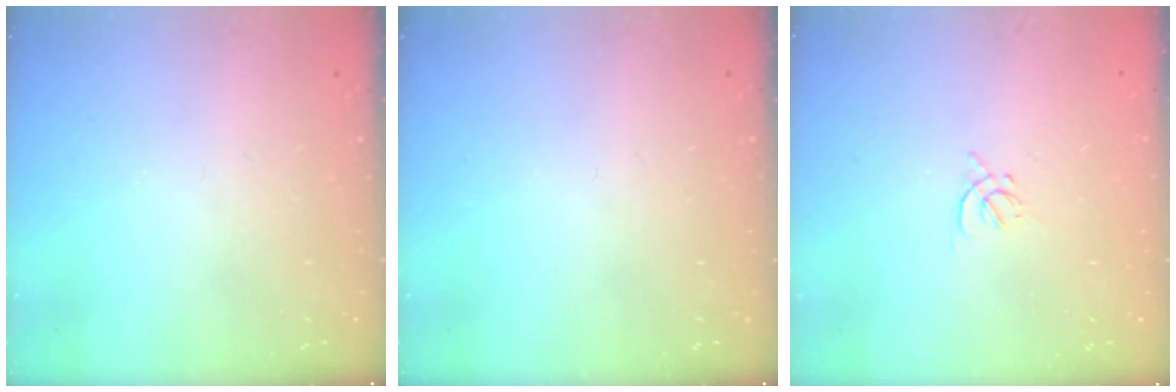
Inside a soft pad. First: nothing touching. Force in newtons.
{"total": 0.0}
{"total": 1.7, "press": 1.7, "slide": 0.5}